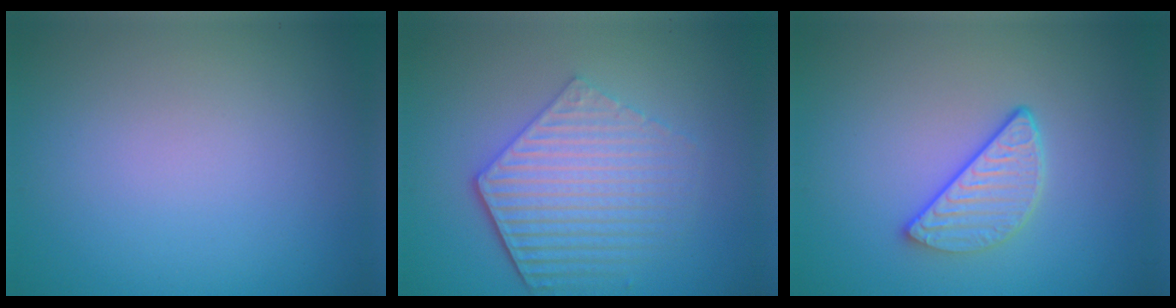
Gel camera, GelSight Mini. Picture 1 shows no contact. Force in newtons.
{"total": 5.9, "press": 4.4, "slide": 4.0}
{"total": 3.2, "press": 2.6, "slide": 2.0}